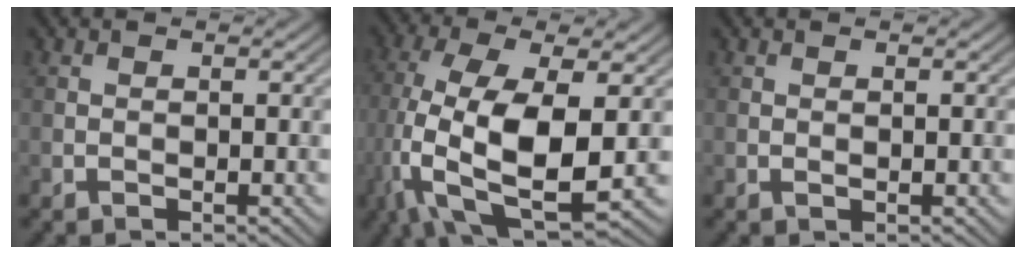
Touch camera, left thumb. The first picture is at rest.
{"total": 14.2, "force": [-3.0, 6.0, 12.6], "torque": [-0.286, -0.020, -0.054]}
{"total": 0.0}